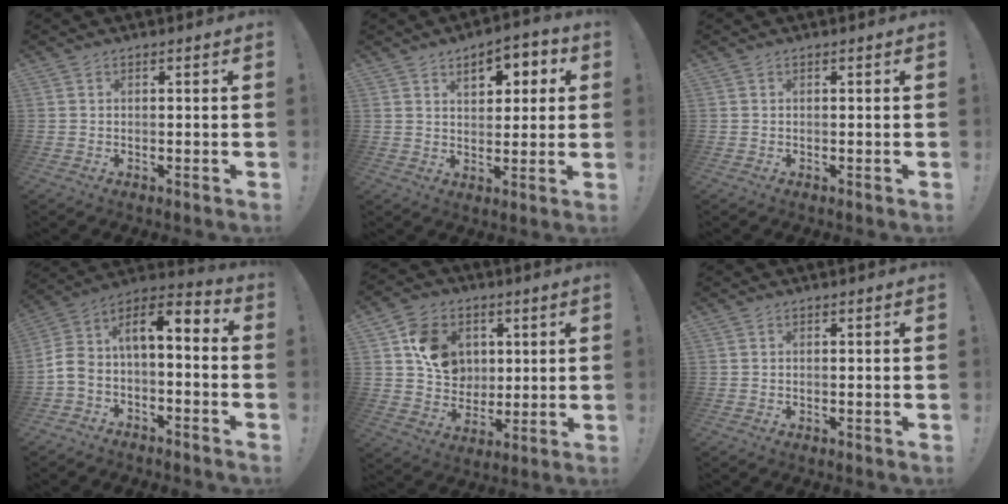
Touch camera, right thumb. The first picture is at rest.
{"total": 8.6, "force": [3.7, 5.0, 6.0], "torque": [-0.071, -0.012, 0.059]}
{"total": 0.0}
{"total": 7.2, "force": [-1.5, 3.9, 5.9], "torque": [-0.100, 0.000, -0.028]}
{"total": 13.4, "force": [3.9, 11.2, 6.2], "torque": [-0.087, -0.007, 0.085]}
{"total": 0.0}